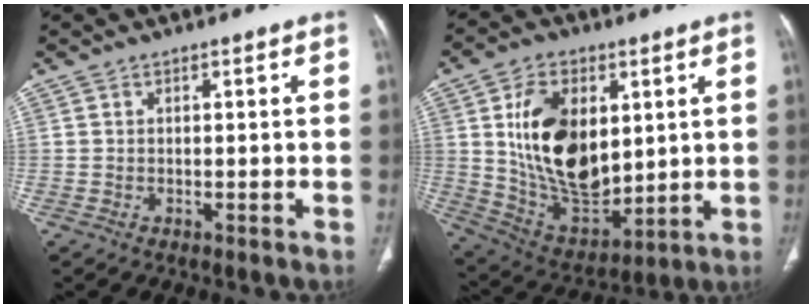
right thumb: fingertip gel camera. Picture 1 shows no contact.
{"total": 20.1, "force": [3.8, 12.4, 15.3], "torque": [-0.233, -0.025, 0.088]}